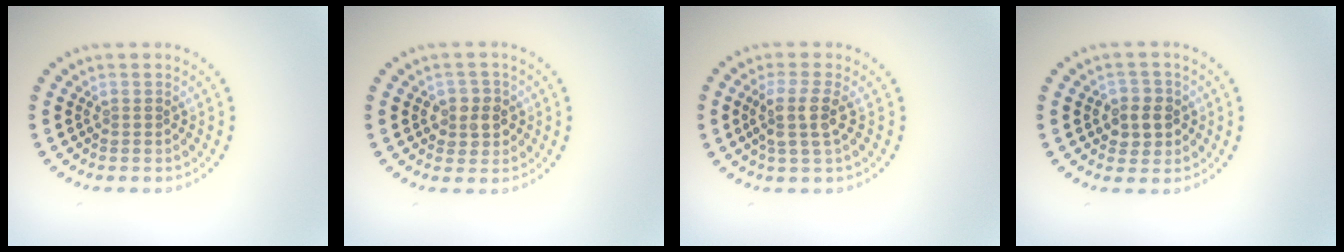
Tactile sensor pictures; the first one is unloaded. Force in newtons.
{"total": 2.2, "press": 2.1, "slide": 0.6}
{"total": 3.0, "press": 2.4, "slide": 1.8}
{"total": 2.7, "press": 2.6, "slide": 0.8}